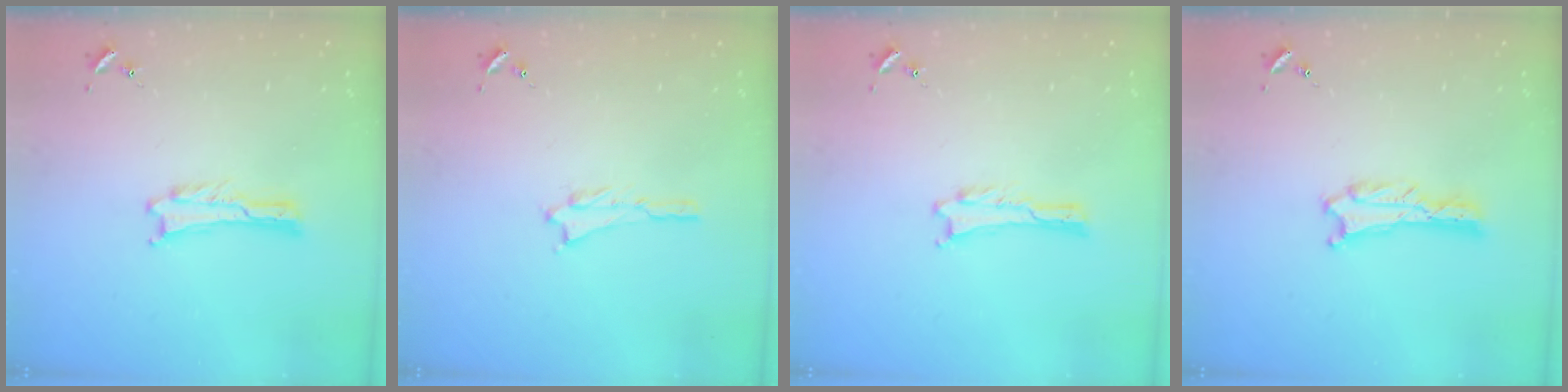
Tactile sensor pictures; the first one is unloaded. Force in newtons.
{"total": 0.7, "press": 0.7, "slide": 0.1}
{"total": 0.0}
{"total": 0.7, "press": 0.7, "slide": 0.1}